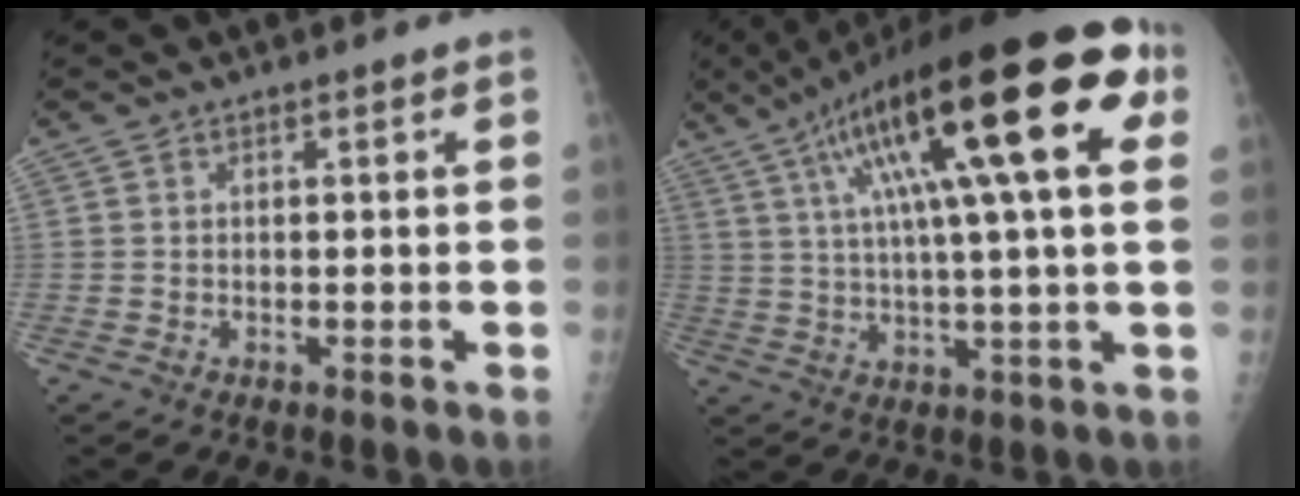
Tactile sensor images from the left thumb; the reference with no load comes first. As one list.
[{"total": 26.9, "force": [9.9, 5.9, 24.3], "torque": [-0.380, 0.023, 0.148]}]